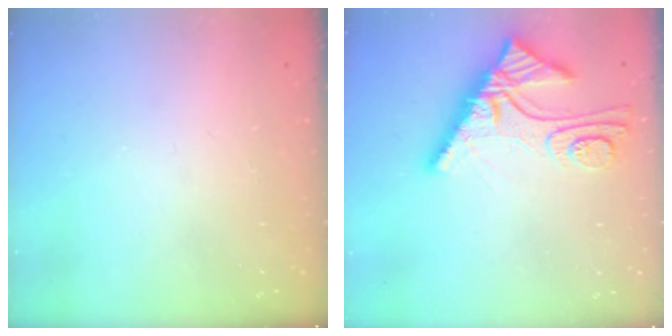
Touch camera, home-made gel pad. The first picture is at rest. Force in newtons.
{"total": 11.9, "press": 11.9, "slide": 1.0}